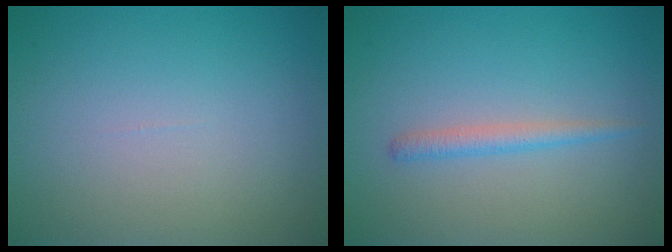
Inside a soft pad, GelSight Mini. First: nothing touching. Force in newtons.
{"total": 1.5, "press": 1.5, "slide": 0.1}